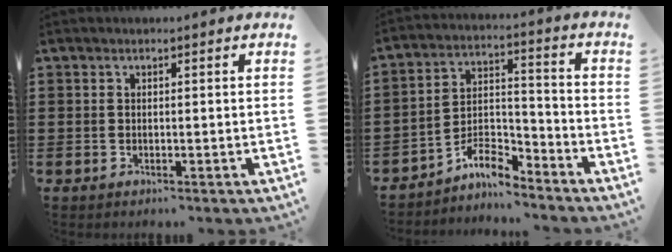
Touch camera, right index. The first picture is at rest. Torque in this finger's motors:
{"motor_torque": [-0.94, 0.58, -0.65, -0.21]}